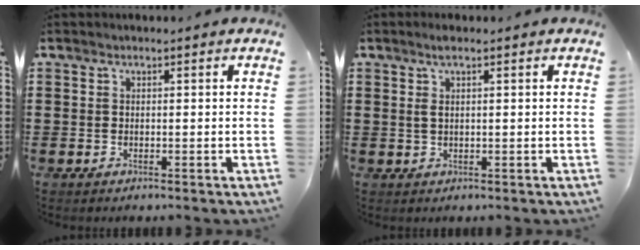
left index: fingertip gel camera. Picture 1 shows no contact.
{"total": 2.0, "force": [0.8, 0.4, 1.8], "torque": [-0.038, 0.003, 0.013]}